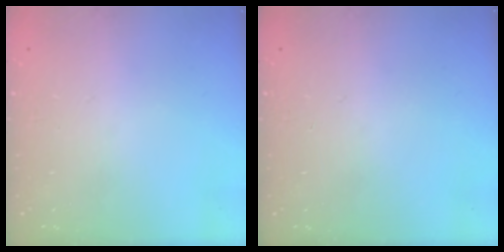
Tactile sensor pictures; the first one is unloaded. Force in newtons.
{"total": 0.0}